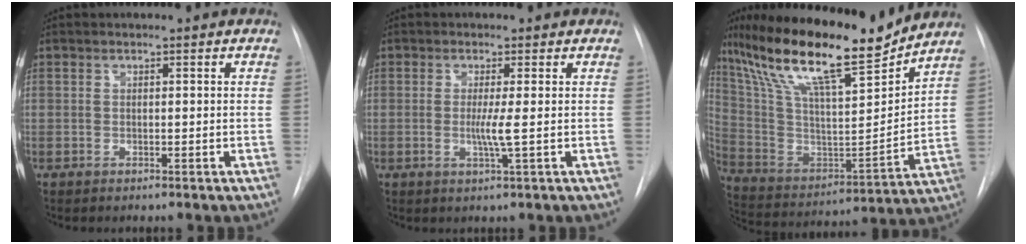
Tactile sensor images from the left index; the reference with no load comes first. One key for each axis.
{"total": 2.9, "fx": -1.2, "fy": -0.8, "fz": 2.5, "tx": -0.051, "ty": -0.012, "tz": -0.019}
{"total": 23.6, "fx": 17.9, "fy": 2.8, "fz": 15.1, "tx": -0.283, "ty": -0.001, "tz": 0.315}